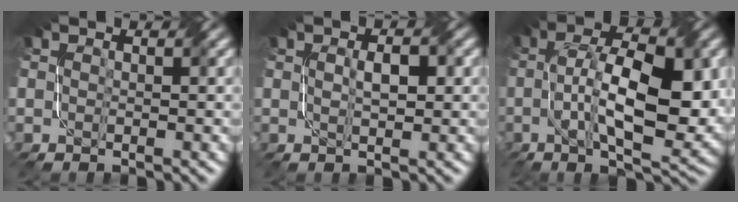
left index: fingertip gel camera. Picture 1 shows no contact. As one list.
[{"total": 2.0, "force": [0.4, 0.7, 1.8], "torque": [-0.027, 0.004, 0.014]}, {"total": 11.5, "force": [-0.1, 4.2, 10.7], "torque": [-0.177, 0.001, 0.007]}]